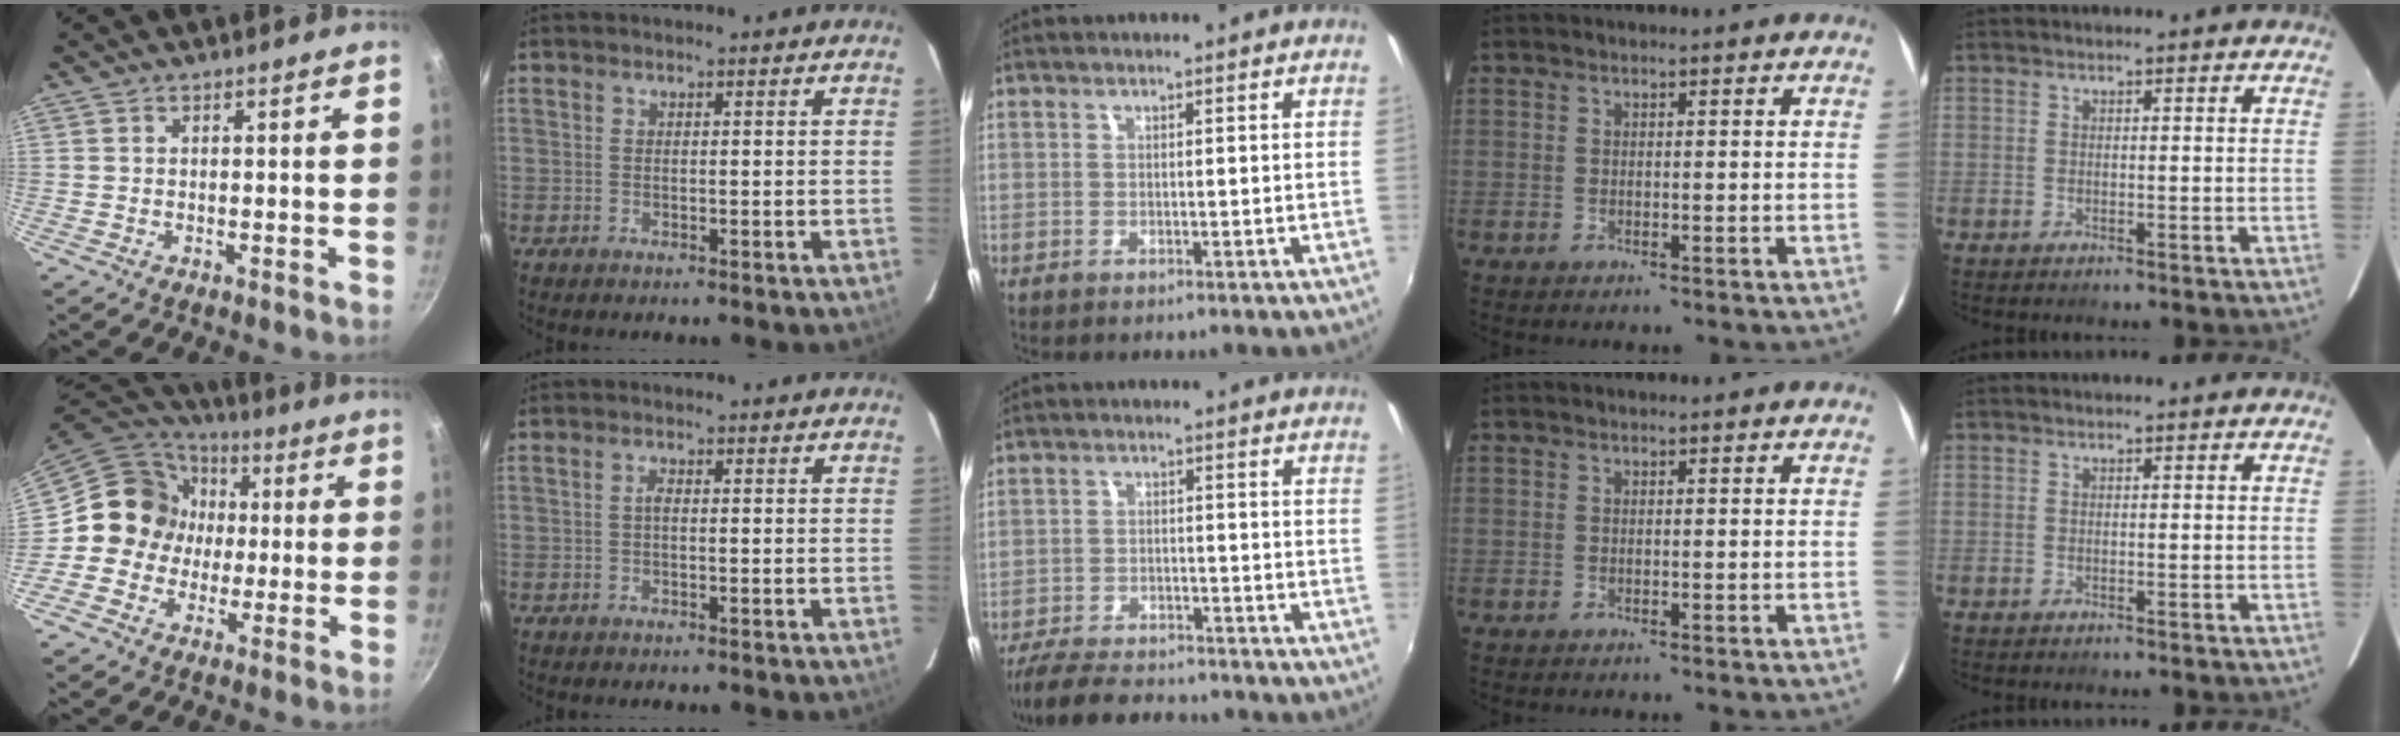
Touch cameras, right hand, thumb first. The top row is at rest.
{"thumb": {"total": 13.0, "force": [0.1, 12.1, 4.7], "torque": [-0.031, 0.030, -0.018]}, "index": {"total": 1.0, "force": [-0.1, 0.5, 0.9], "torque": [-0.018, 0.006, -0.004]}, "middle": {"total": 12.8, "force": [-11.1, 3.8, 5.1], "torque": [-0.129, -0.012, -0.178]}}